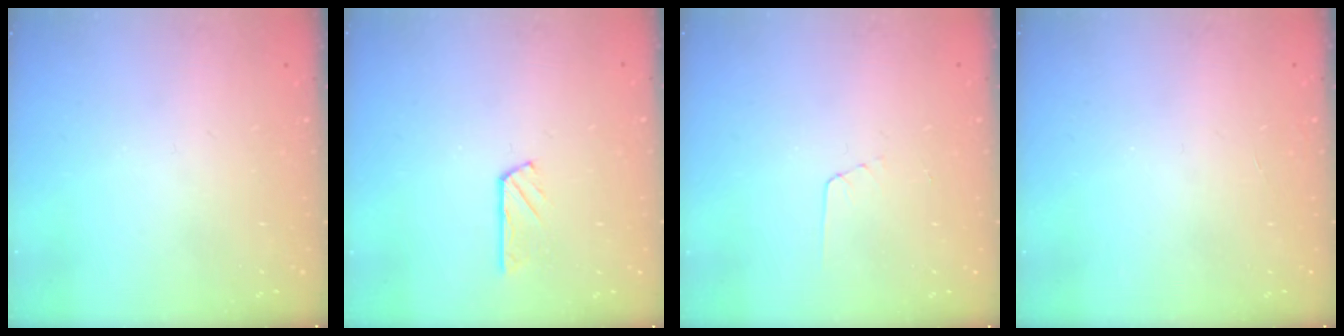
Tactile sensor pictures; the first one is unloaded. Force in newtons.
{"total": 2.7, "press": 2.7, "slide": 0.3}
{"total": 2.7, "press": 2.7, "slide": 0.2}
{"total": 0.0}